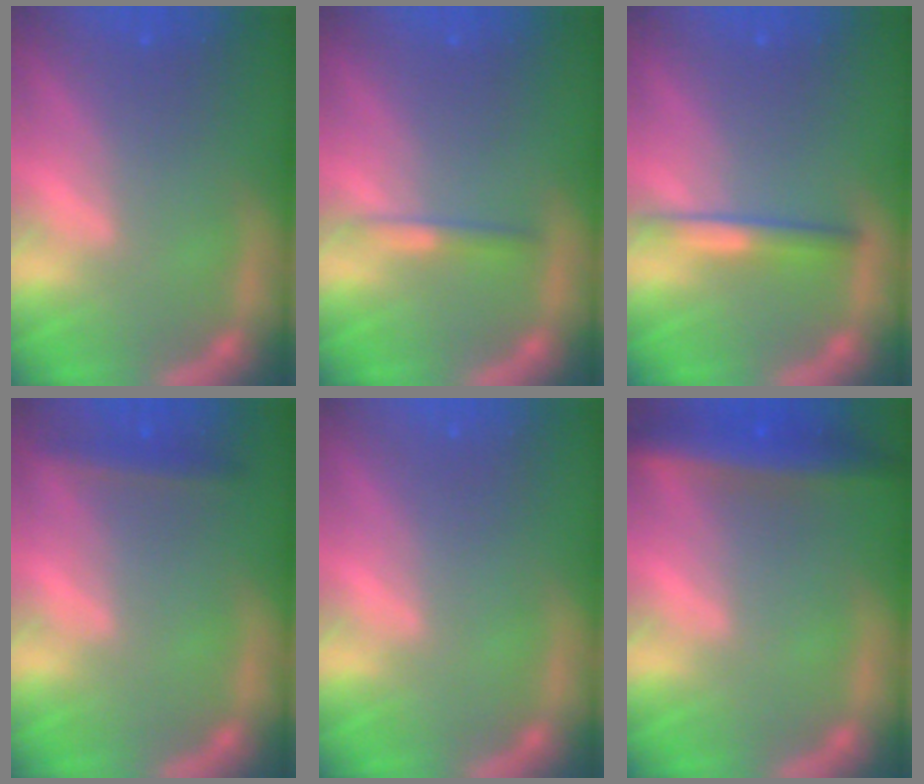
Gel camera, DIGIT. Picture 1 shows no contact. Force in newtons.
{"total": 1.4}
{"total": 2.5}
{"total": 1.9}
{"total": 0.0}
{"total": 5.5}